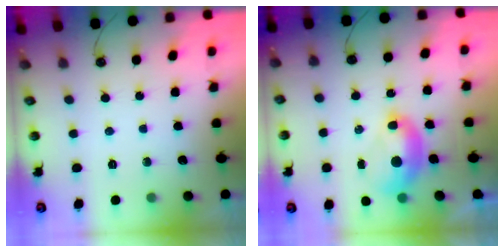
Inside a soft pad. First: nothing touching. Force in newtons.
{"total": 2.6, "press": 2.6, "slide": 0.5}